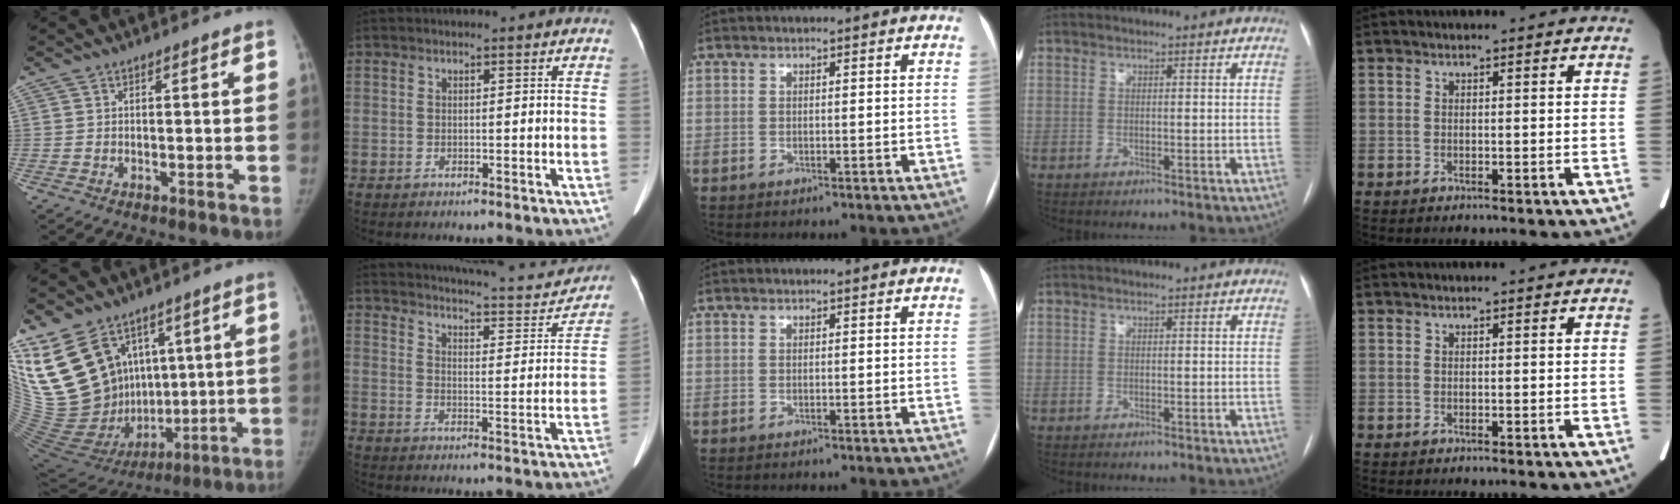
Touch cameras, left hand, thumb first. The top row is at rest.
{"thumb": {"total": 26.1, "force": [10.0, 18.3, 15.8], "torque": [-0.301, -0.006, 0.221]}, "index": {"total": 20.9, "force": [18.2, 4.9, 9.0], "torque": [-0.129, -0.011, 0.226]}}